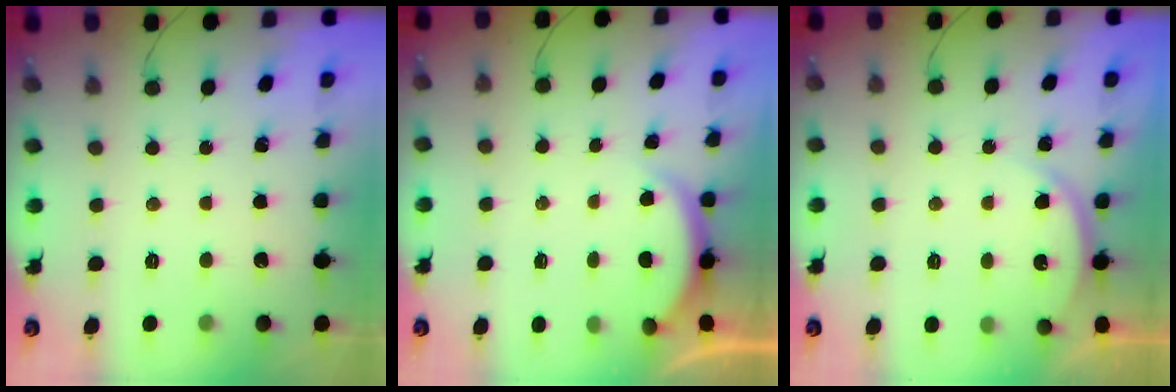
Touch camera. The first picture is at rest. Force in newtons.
{"total": 1.6, "press": 1.5, "slide": 0.6}
{"total": 3.3, "press": 3.3, "slide": 0.5}